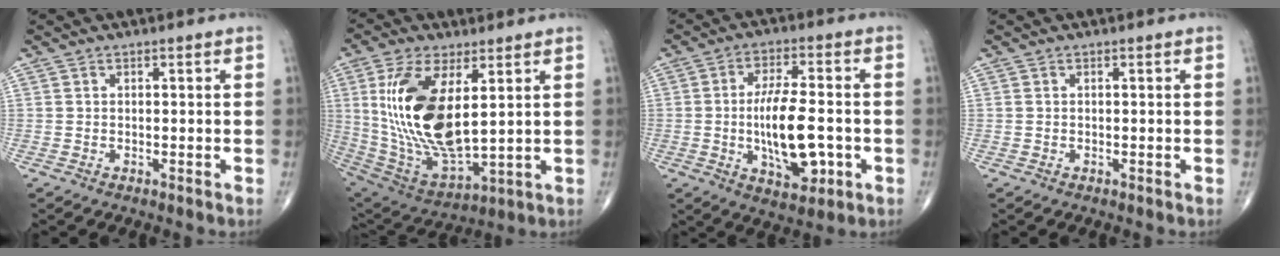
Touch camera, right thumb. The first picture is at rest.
{"total": 19.8, "force": [4.2, 8.9, 17.2], "torque": [-0.344, -0.026, 0.094]}
{"total": 13.3, "force": [-2.1, 5.5, 11.9], "torque": [-0.196, 0.007, -0.028]}
{"total": 0.0}